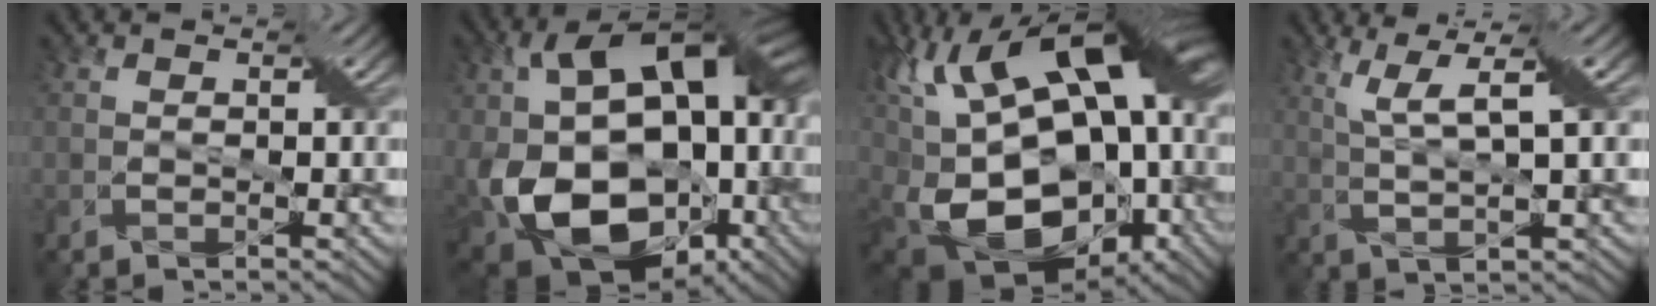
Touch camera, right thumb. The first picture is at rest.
{"total": 21.5, "force": [-2.5, 15.1, 15.1], "torque": [-0.304, -0.030, -0.016]}
{"total": 21.5, "force": [1.2, 12.3, 17.6], "torque": [-0.318, 0.009, 0.043]}
{"total": 6.0, "force": [2.7, 0.8, 5.4], "torque": [-0.119, 0.006, 0.060]}